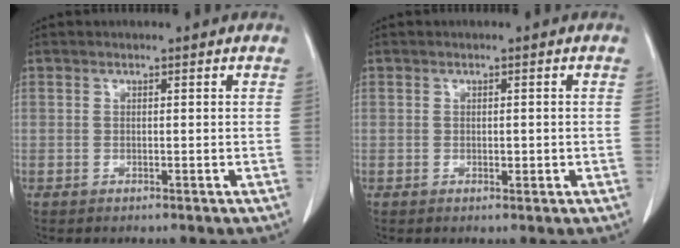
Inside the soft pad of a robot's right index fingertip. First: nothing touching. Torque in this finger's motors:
{"motor_torque": [-0.21, 0.29, -0.11, -0.02]}